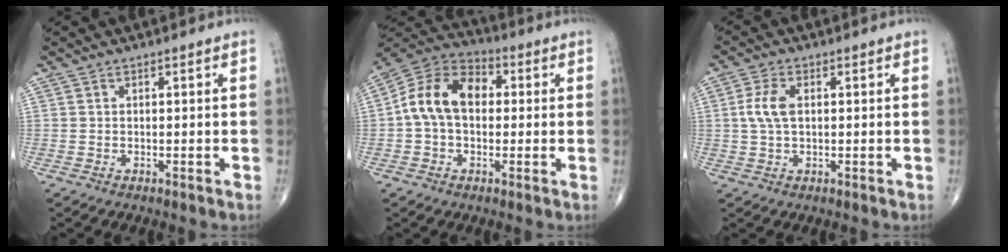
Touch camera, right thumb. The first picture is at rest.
{"total": 12.8, "force": [0.9, 8.6, 9.4], "torque": [-0.159, 0.034, 0.003]}
{"total": 4.9, "force": [0.6, 2.6, 4.1], "torque": [-0.098, 0.006, 0.010]}